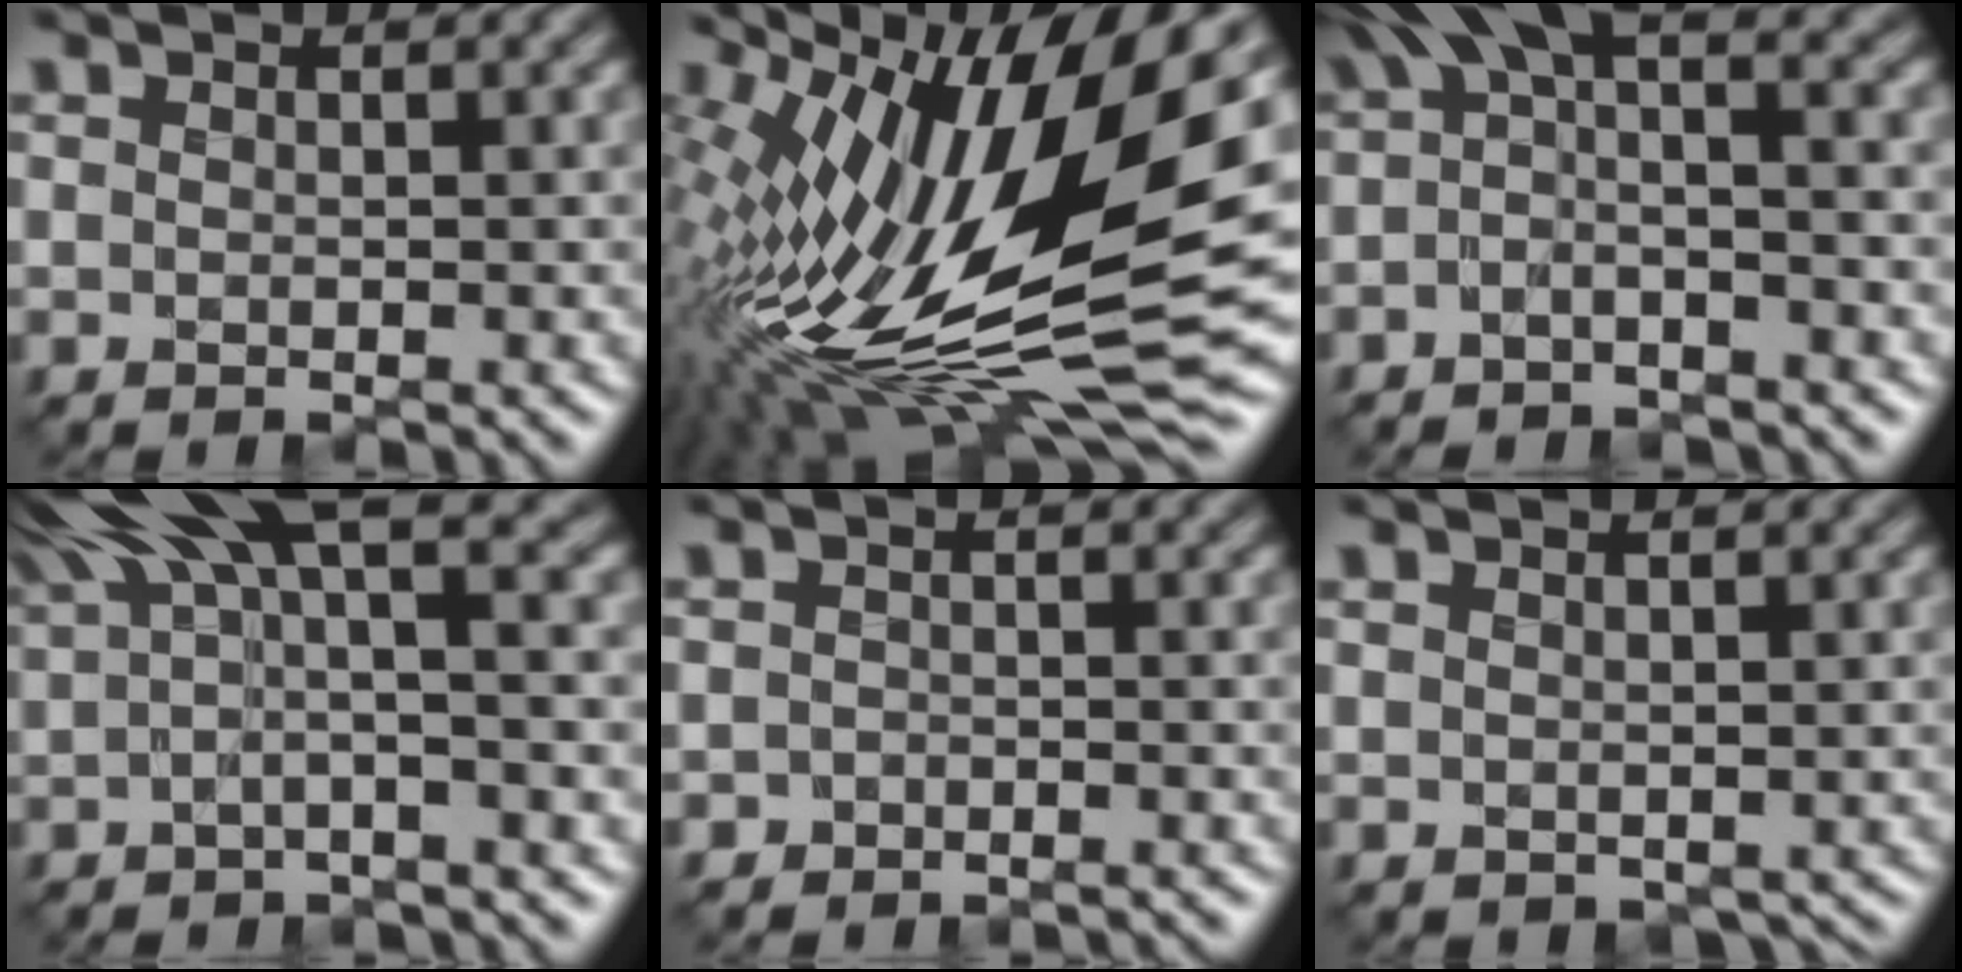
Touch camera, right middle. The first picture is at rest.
{"total": 17.4, "force": [0.8, 7.1, 15.9], "torque": [-0.282, 0.009, -0.012]}
{"total": 5.5, "force": [0.9, 1.8, 5.1], "torque": [-0.082, 0.023, 0.002]}
{"total": 8.4, "force": [4.0, 2.3, 7.1], "torque": [-0.129, 0.025, 0.068]}
{"total": 1.2, "force": [-1.1, 0.4, -0.2], "torque": [0.008, -0.001, -0.024]}
{"total": 0.7, "force": [0.1, 0.6, 0.5], "torque": [-0.010, -0.002, 0.004]}